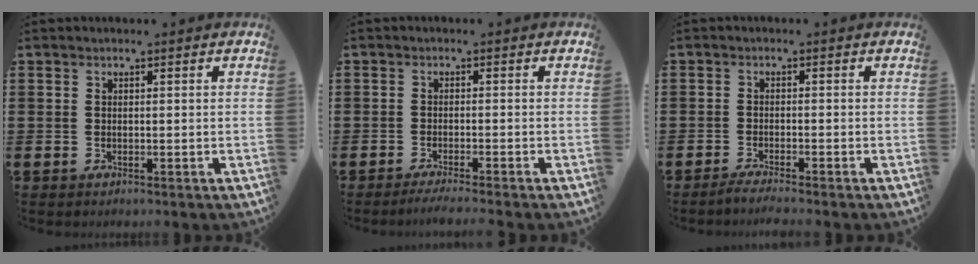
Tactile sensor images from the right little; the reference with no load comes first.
{"total": 1.4, "force": [-1.1, -0.1, 0.9], "torque": [-0.014, 0.001, -0.021]}
{"total": 1.7, "force": [-1.4, -0.1, 0.8], "torque": [-0.012, 0.001, -0.027]}